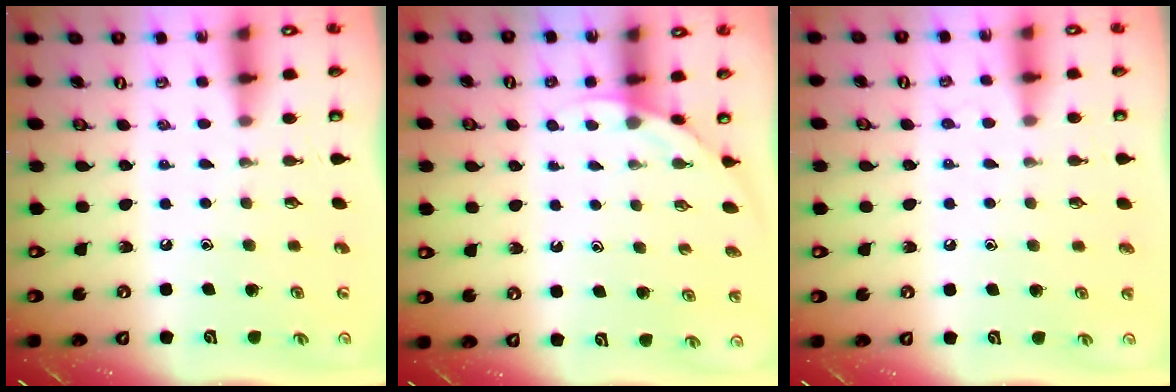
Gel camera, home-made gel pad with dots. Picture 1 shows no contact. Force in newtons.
{"total": 2.6, "press": 2.6, "slide": 0.1}
{"total": 5.2, "press": 5.2, "slide": 0.6}